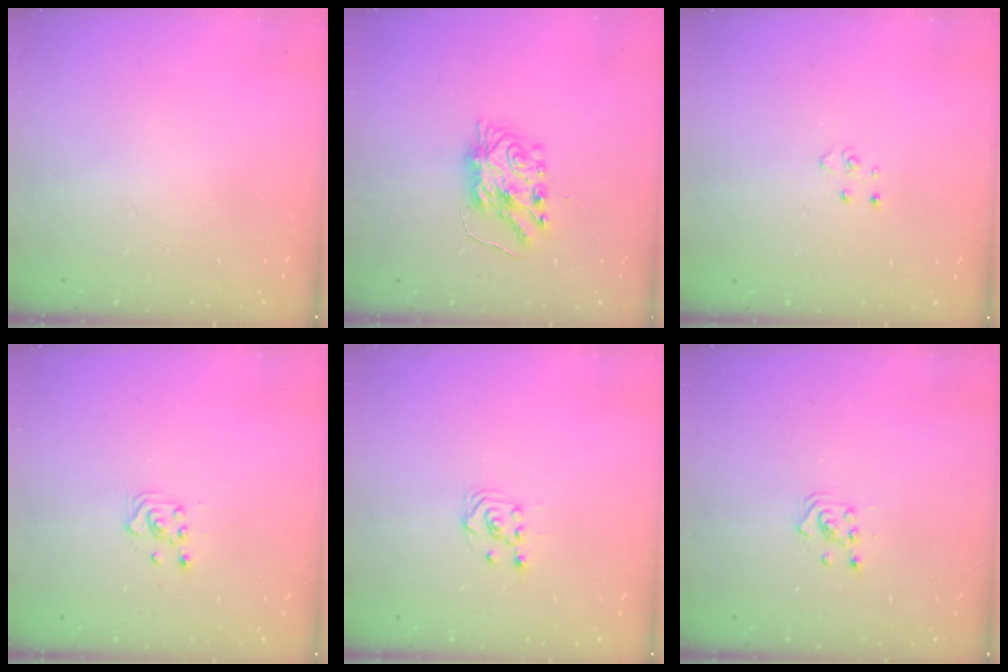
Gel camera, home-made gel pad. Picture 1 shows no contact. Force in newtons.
{"total": 7.8, "press": 7.7, "slide": 0.6}
{"total": 3.2, "press": 3.2, "slide": 0.4}
{"total": 3.6, "press": 3.4, "slide": 1.1}
{"total": 2.5, "press": 2.2, "slide": 1.2}
{"total": 2.9, "press": 2.8, "slide": 0.3}